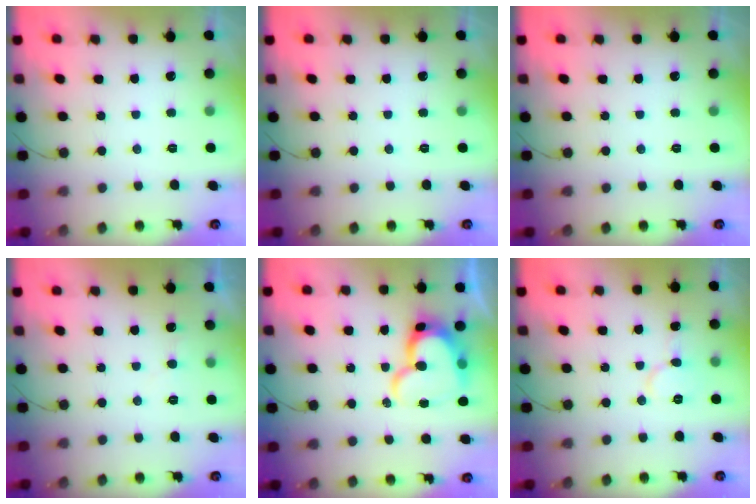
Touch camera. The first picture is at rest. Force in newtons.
{"total": 0.0}
{"total": 0.0}
{"total": 3.3, "press": 3.3, "slide": 0.3}
{"total": 16.3, "press": 16.2, "slide": 1.2}
{"total": 5.8, "press": 5.8, "slide": 0.4}